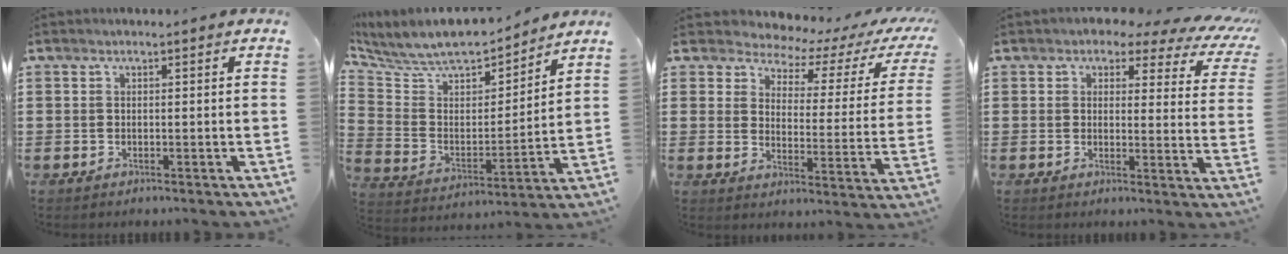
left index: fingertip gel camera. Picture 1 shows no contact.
{"total": 7.6, "force": [7.0, 2.2, 1.8], "torque": [-0.074, -0.052, 0.120]}
{"total": 3.7, "force": [3.3, 1.6, 0.9], "torque": [-0.034, -0.029, 0.048]}
{"total": 3.6, "force": [2.6, 1.9, 1.6], "torque": [-0.032, -0.014, 0.039]}